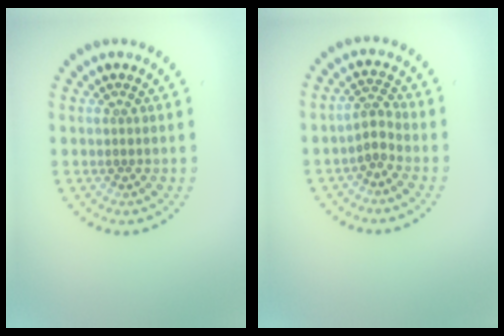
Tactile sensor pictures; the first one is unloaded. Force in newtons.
{"total": 2.0, "press": 1.4, "slide": 1.4}